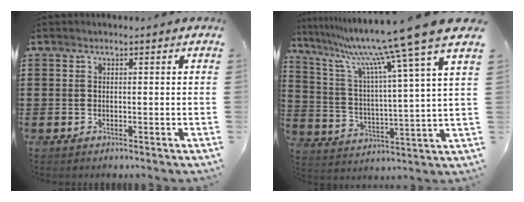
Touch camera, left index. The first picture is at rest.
{"total": 13.2, "force": [10.7, -0.9, 7.7], "torque": [-0.183, -0.068, 0.166]}